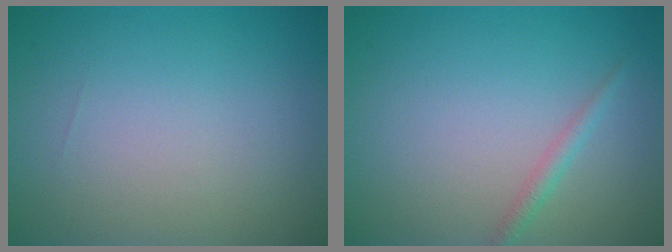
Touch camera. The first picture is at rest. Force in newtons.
{"total": 1.2, "press": 1.2, "slide": 0.1}